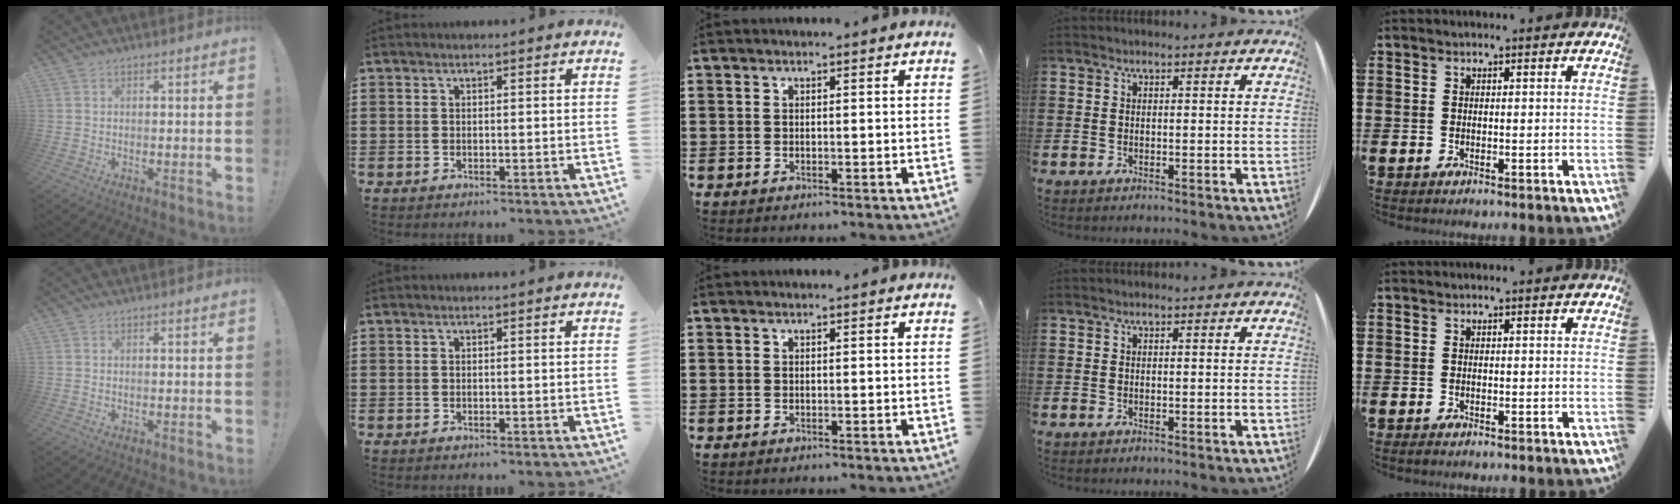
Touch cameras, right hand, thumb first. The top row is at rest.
{}